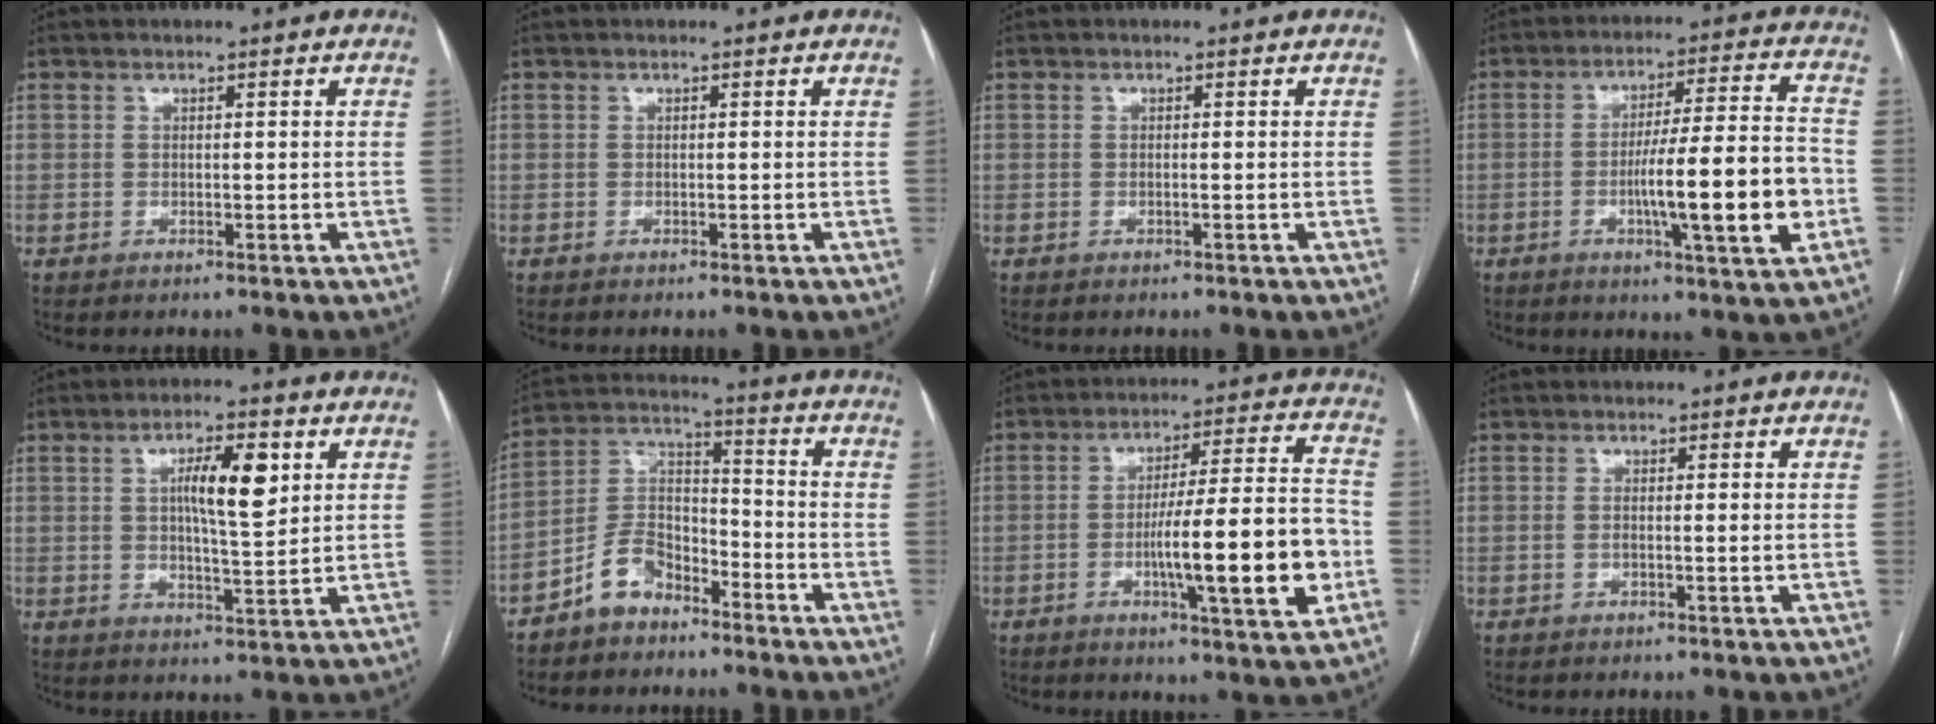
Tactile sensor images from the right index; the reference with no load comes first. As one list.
[{"total": 0.0}, {"total": 0.0}, {"total": 14.7, "force": [-3.5, 0.7, 14.3], "torque": [-0.226, 0.001, -0.054]}, {"total": 8.2, "force": [2.5, 1.8, 7.6], "torque": [-0.129, 0.007, 0.042]}, {"total": 7.8, "force": [-5.5, 4.3, 3.6], "torque": [-0.078, 0.018, -0.106]}, {"total": 16.3, "force": [-3.9, 1.1, 15.8], "torque": [-0.244, 0.003, -0.057]}, {"total": 1.1, "force": [0.0, -0.1, 1.1], "torque": [-0.022, -0.001, 0.000]}]